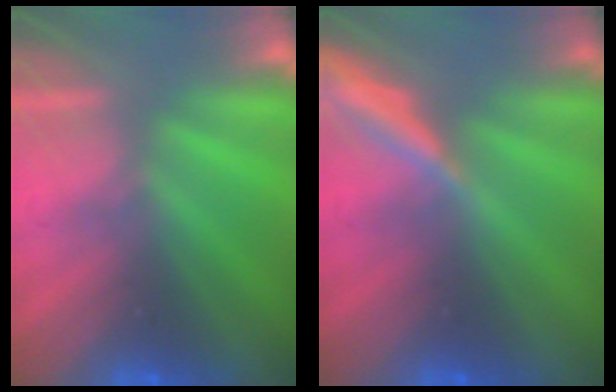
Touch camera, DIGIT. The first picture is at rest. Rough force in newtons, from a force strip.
{"total": 3.3}